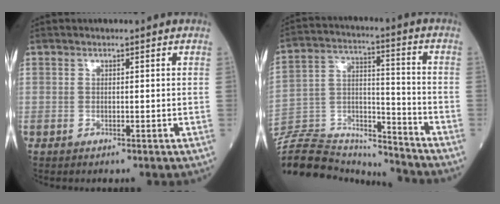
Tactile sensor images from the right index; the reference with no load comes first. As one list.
[{"total": 23.1, "force": [-21.8, 4.9, 5.9], "torque": [-0.175, 0.010, -0.360]}]